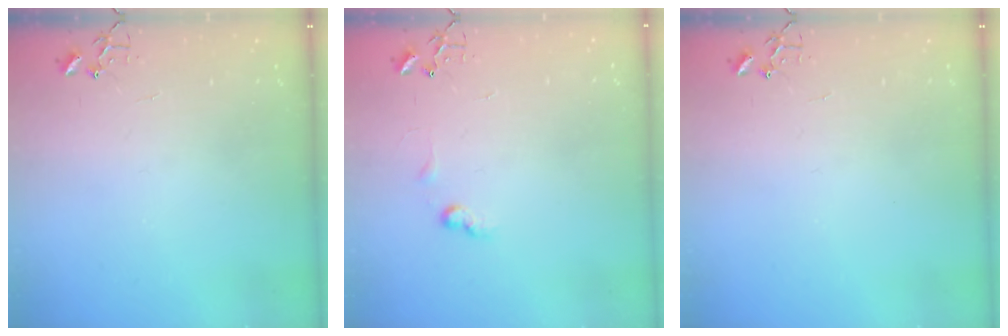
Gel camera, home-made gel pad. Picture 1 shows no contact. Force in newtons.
{"total": 6.0, "press": 6.0, "slide": 0.8}
{"total": 0.0}